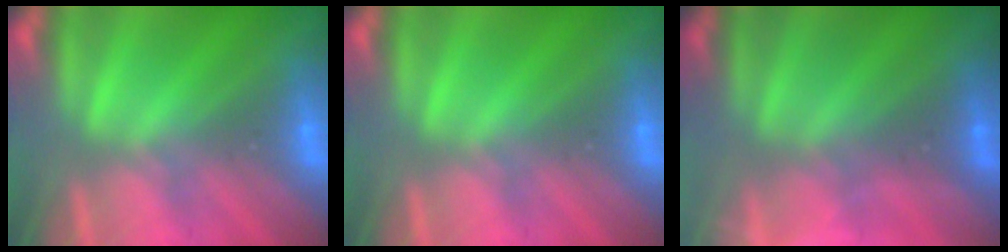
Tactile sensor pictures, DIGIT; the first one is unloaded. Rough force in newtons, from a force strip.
{"total": 0.0}
{"total": 2.9}